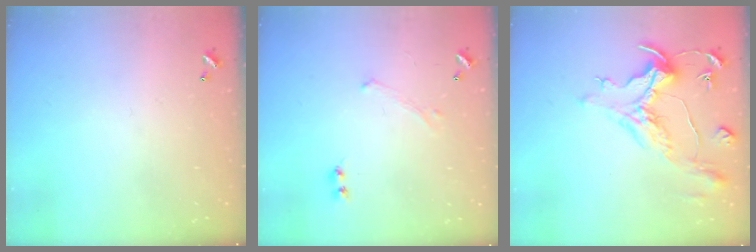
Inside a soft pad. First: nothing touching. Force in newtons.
{"total": 0.0}
{"total": 1.5, "press": 0.8, "slide": 1.2}